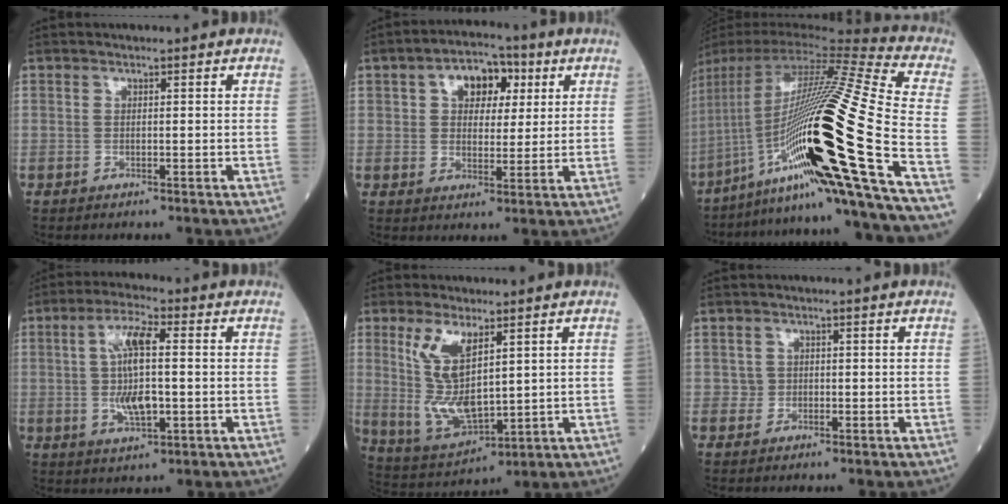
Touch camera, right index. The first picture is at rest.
{"total": 7.8, "force": [2.8, 4.9, 5.3], "torque": [-0.079, 0.027, 0.041]}
{"total": 30.6, "force": [-10.2, -0.9, 28.8], "torque": [-0.480, -0.027, -0.185]}
{"total": 8.9, "force": [0.3, 2.2, 8.7], "torque": [-0.169, 0.006, 0.004]}
{"total": 10.1, "force": [3.1, 3.4, 9.0], "torque": [-0.187, -0.009, 0.073]}
{"total": 1.3, "force": [-0.4, 1.2, 0.0], "torque": [0.008, 0.007, -0.009]}